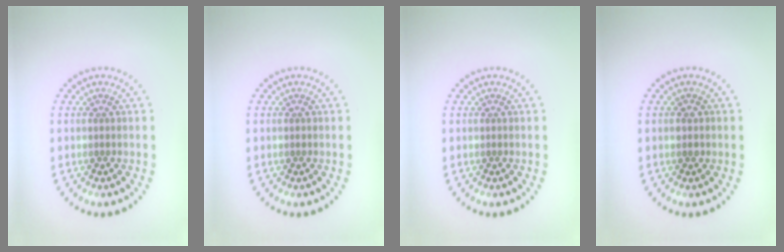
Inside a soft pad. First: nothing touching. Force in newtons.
{"total": 0.0}
{"total": 0.0}
{"total": 1.2, "press": 1.2, "slide": 0.2}